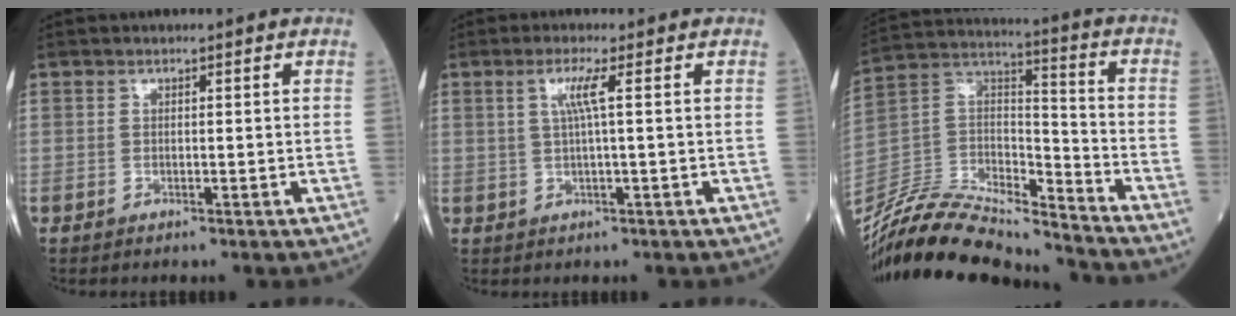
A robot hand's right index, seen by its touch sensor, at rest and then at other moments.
{"total": 3.1, "force": [0.8, -0.6, 2.9], "torque": [-0.063, 0.004, 0.015]}
{"total": 21.2, "force": [-19.9, 2.7, 6.8], "torque": [-0.146, 0.020, -0.358]}